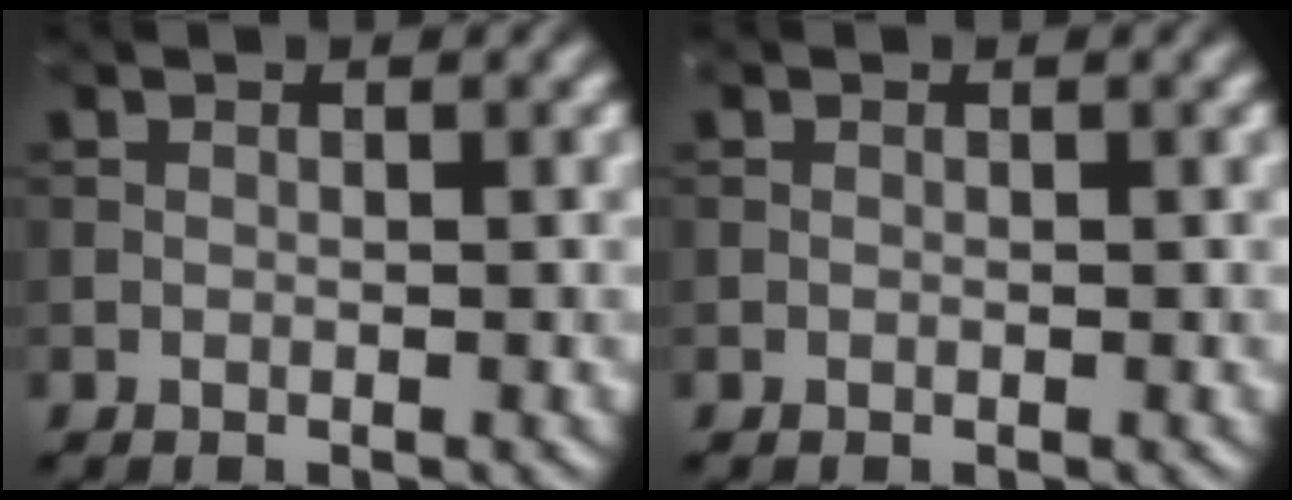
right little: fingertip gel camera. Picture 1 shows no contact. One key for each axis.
{"total": 0.0}